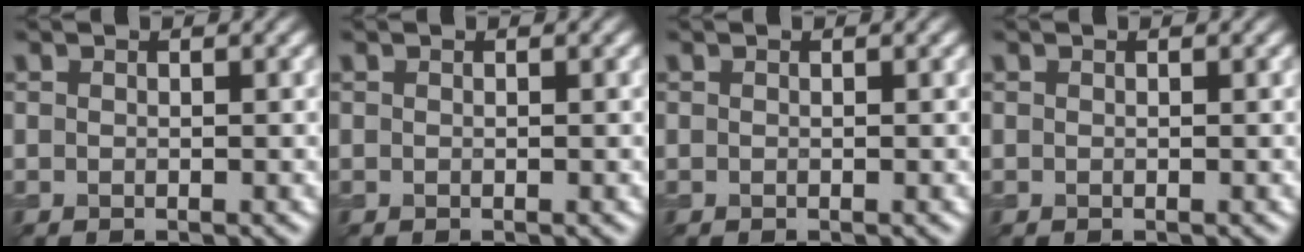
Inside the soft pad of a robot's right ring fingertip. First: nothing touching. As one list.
[{"total": 0.0}, {"total": 0.0}, {"total": 0.0}]